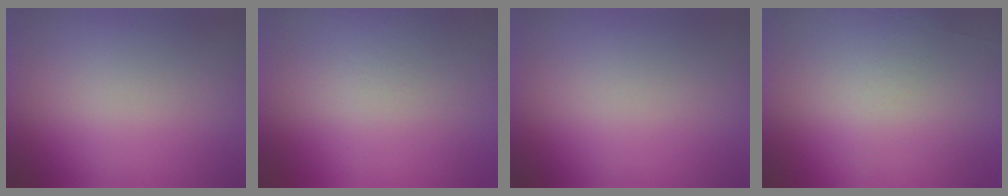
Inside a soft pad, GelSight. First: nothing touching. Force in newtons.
{"total": 8.3}
{"total": 0.0}
{"total": 6.9}